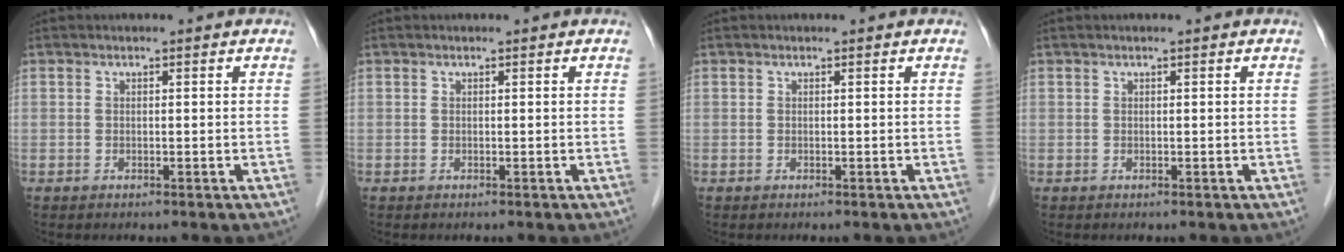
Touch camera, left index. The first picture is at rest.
{"total": 0.0}
{"total": 0.0}
{"total": 0.0}